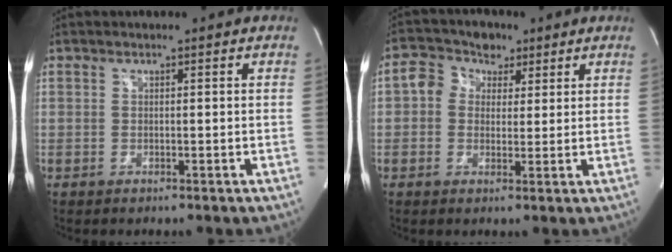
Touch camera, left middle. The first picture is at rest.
{"total": 5.7, "force": [2.0, 4.8, 2.4], "torque": [-0.046, 0.032, 0.036]}